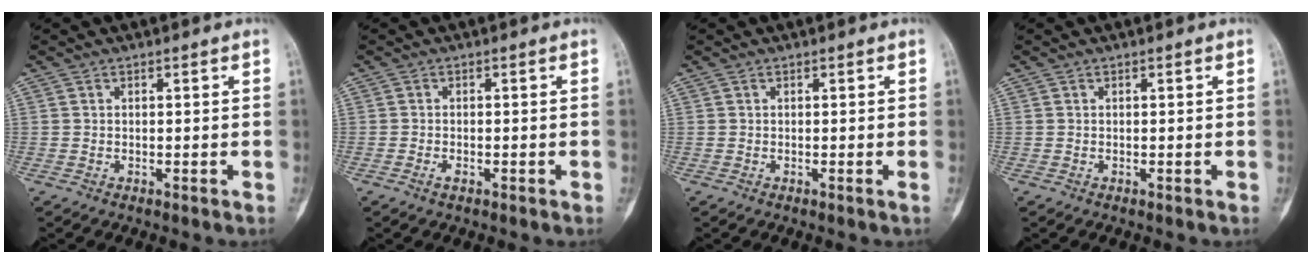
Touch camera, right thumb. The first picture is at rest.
{"total": 1.2, "force": [-0.7, 0.6, 0.8], "torque": [-0.019, 0.002, -0.012]}
{"total": 1.4, "force": [0.1, -0.1, -1.4], "torque": [0.023, 0.003, 0.000]}
{"total": 0.0}